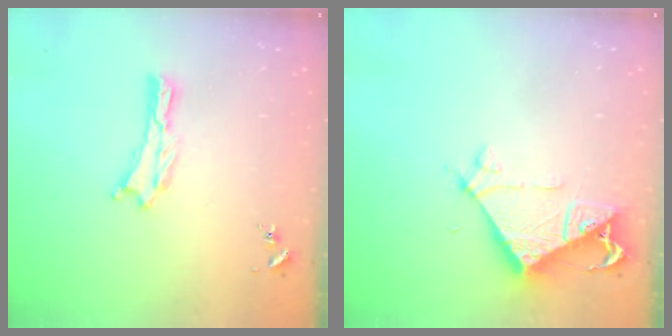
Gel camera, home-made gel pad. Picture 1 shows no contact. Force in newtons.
{"total": 6.8, "press": 6.8, "slide": 0.6}